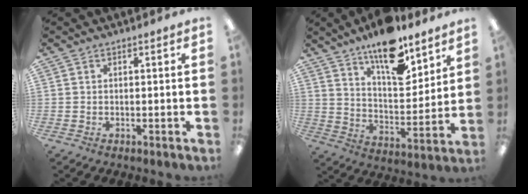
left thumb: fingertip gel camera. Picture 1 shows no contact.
{"total": 16.0, "force": [12.0, 6.0, 8.7], "torque": [-0.138, -0.078, 0.206]}